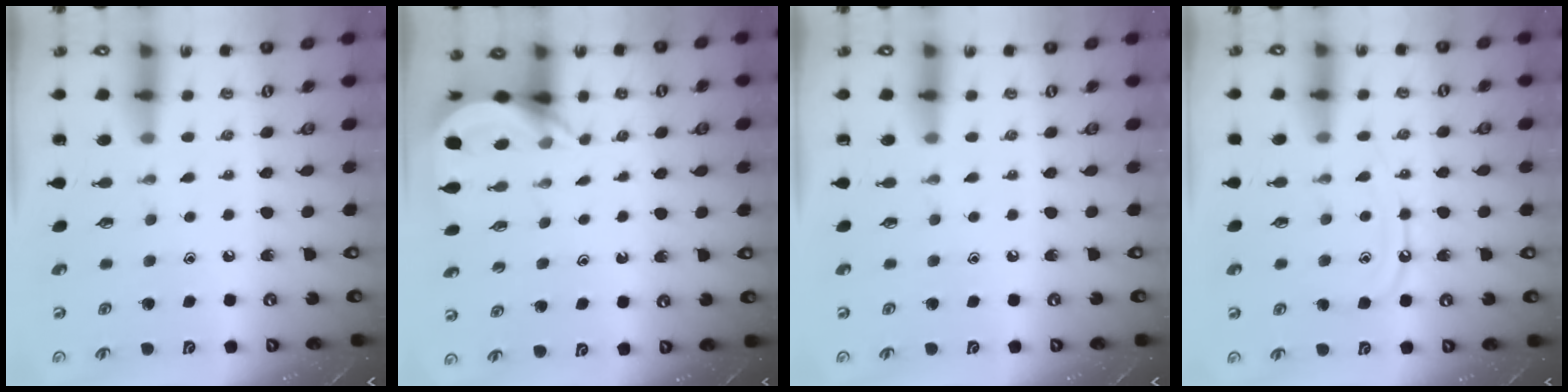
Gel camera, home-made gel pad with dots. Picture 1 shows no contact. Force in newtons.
{"total": 4.6, "press": 4.6, "slide": 0.3}
{"total": 0.0}
{"total": 9.4, "press": 9.3, "slide": 1.0}